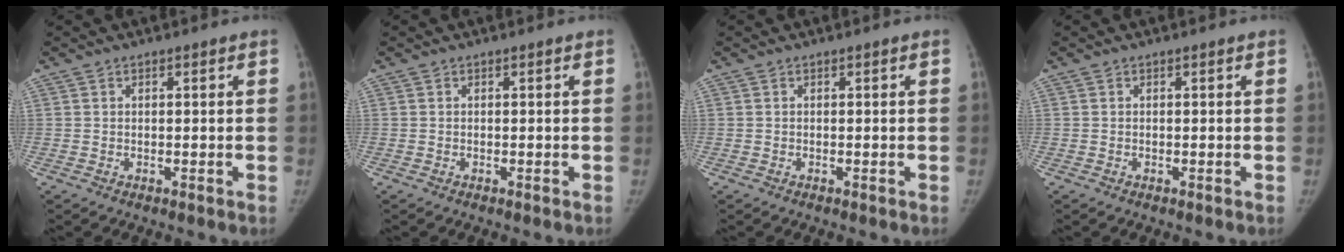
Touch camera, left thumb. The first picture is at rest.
{"total": 0.0}
{"total": 0.0}
{"total": 0.0}